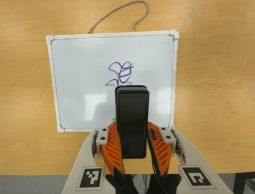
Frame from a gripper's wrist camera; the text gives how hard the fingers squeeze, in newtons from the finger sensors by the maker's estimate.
{"total": 9.0, "left": 6.7, "right": 11.2}